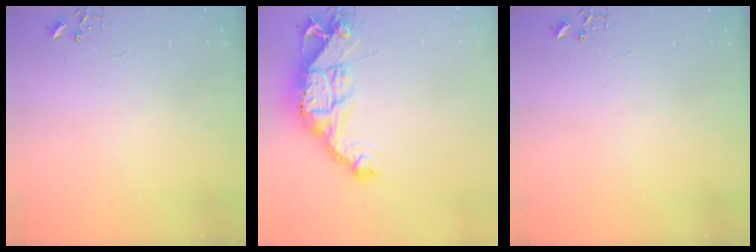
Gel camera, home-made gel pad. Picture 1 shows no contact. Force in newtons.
{"total": 18.1, "press": 18.0, "slide": 2.0}
{"total": 0.0}